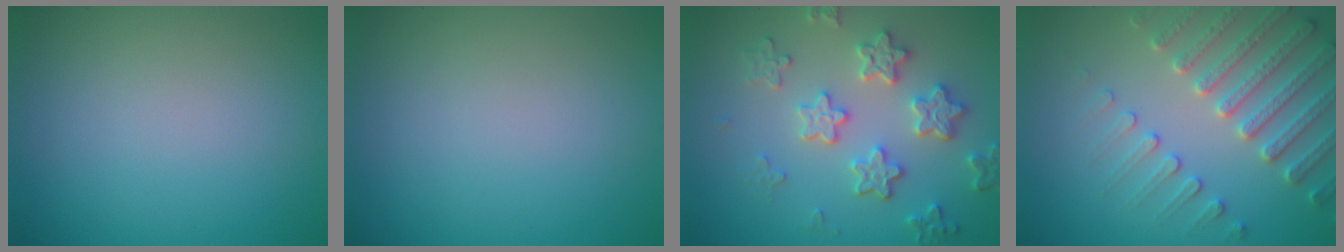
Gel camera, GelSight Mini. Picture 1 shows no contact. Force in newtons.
{"total": 0.0}
{"total": 4.0, "press": 3.9, "slide": 1.2}
{"total": 4.5, "press": 4.4, "slide": 0.8}